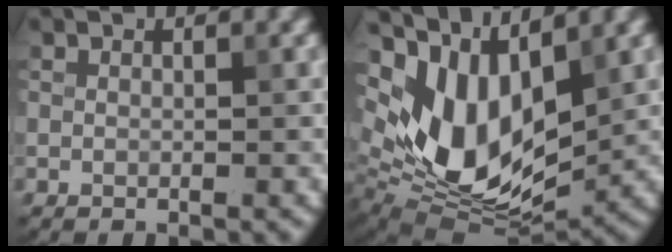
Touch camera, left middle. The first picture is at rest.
{"total": 10.4, "force": [2.7, 6.4, 7.8], "torque": [-0.162, -0.013, 0.052]}